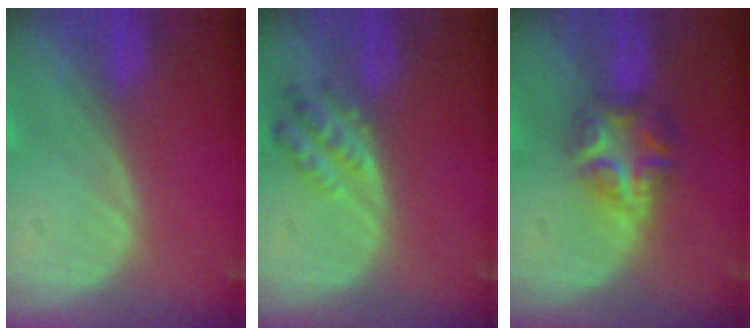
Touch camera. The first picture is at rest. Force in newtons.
{"total": 4.4, "press": 4.3, "slide": 0.9}
{"total": 6.1, "press": 6.1, "slide": 0.9}